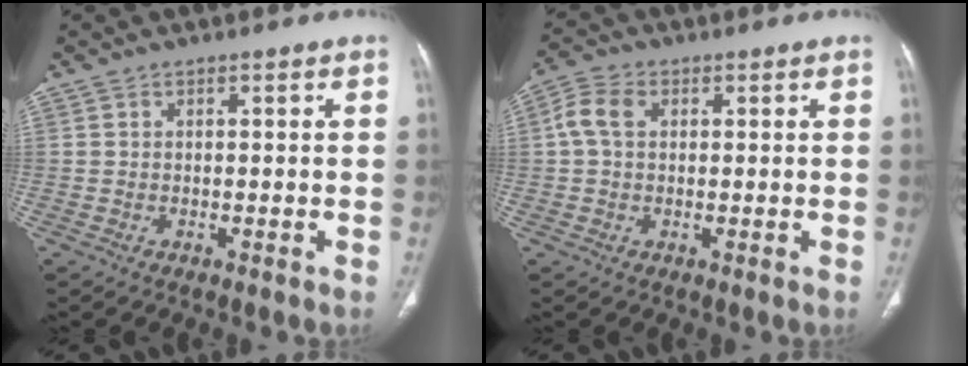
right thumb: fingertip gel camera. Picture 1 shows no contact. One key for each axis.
{"total": 5.0, "fx": 1.0, "fy": 3.4, "fz": 3.5, "tx": -0.081, "ty": 0.016, "tz": 0.017}